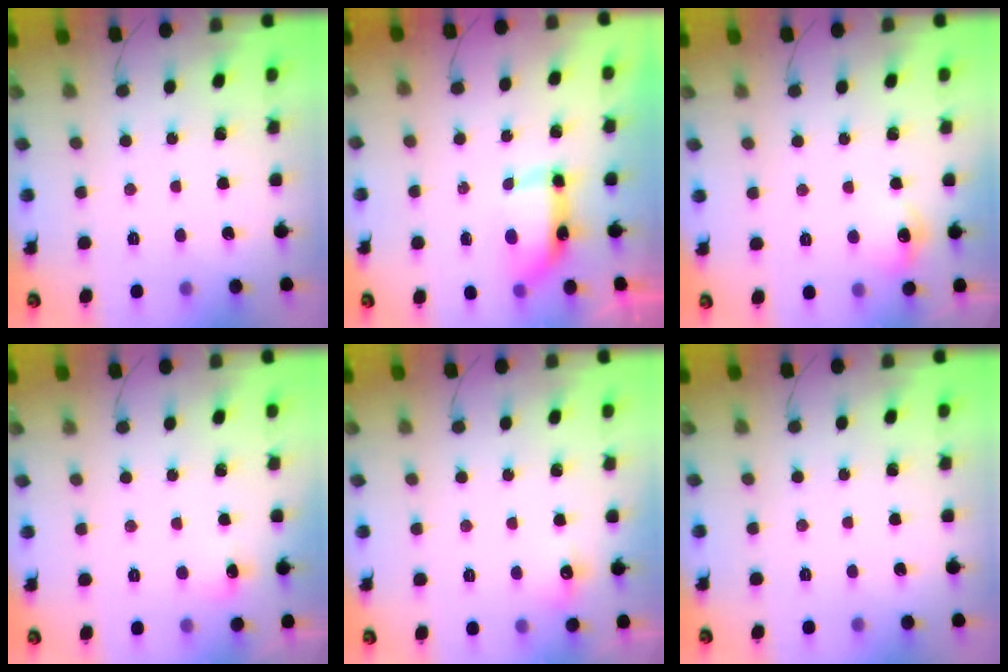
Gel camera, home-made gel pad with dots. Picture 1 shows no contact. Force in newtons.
{"total": 7.6, "press": 7.6, "slide": 0.7}
{"total": 6.8, "press": 6.8, "slide": 1.0}
{"total": 5.1, "press": 4.9, "slide": 1.3}
{"total": 5.7, "press": 5.5, "slide": 1.7}
{"total": 0.0}